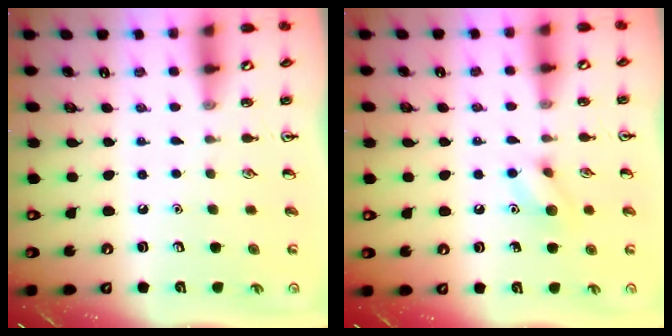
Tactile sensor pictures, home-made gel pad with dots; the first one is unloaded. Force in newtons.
{"total": 7.4, "press": 7.4, "slide": 0.7}